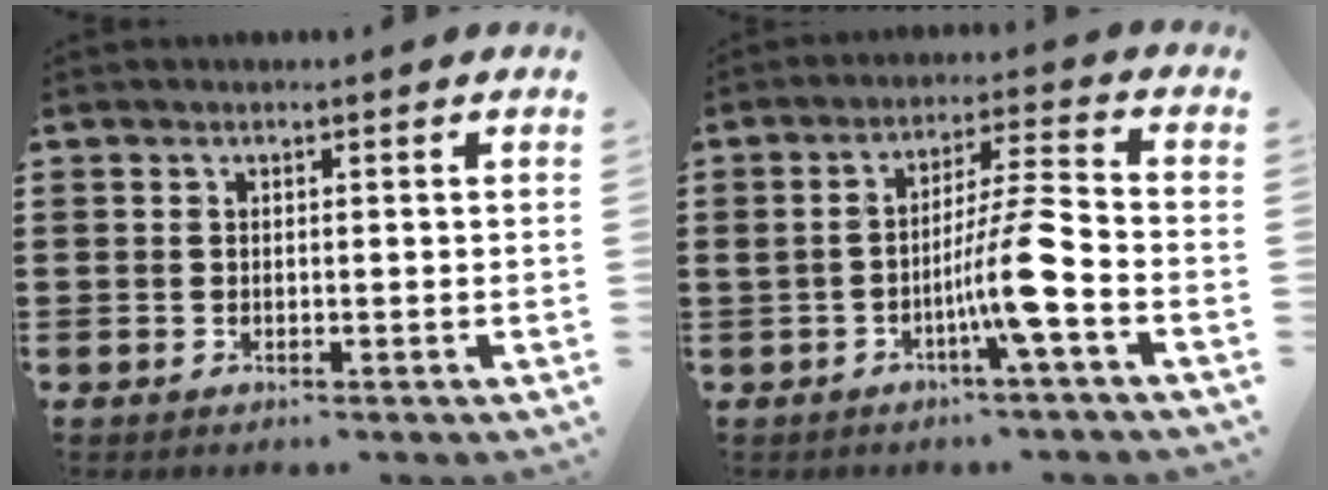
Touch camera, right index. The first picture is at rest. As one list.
[{"total": 9.0, "force": [-3.5, 0.1, 8.3], "torque": [-0.153, -0.003, -0.069]}]